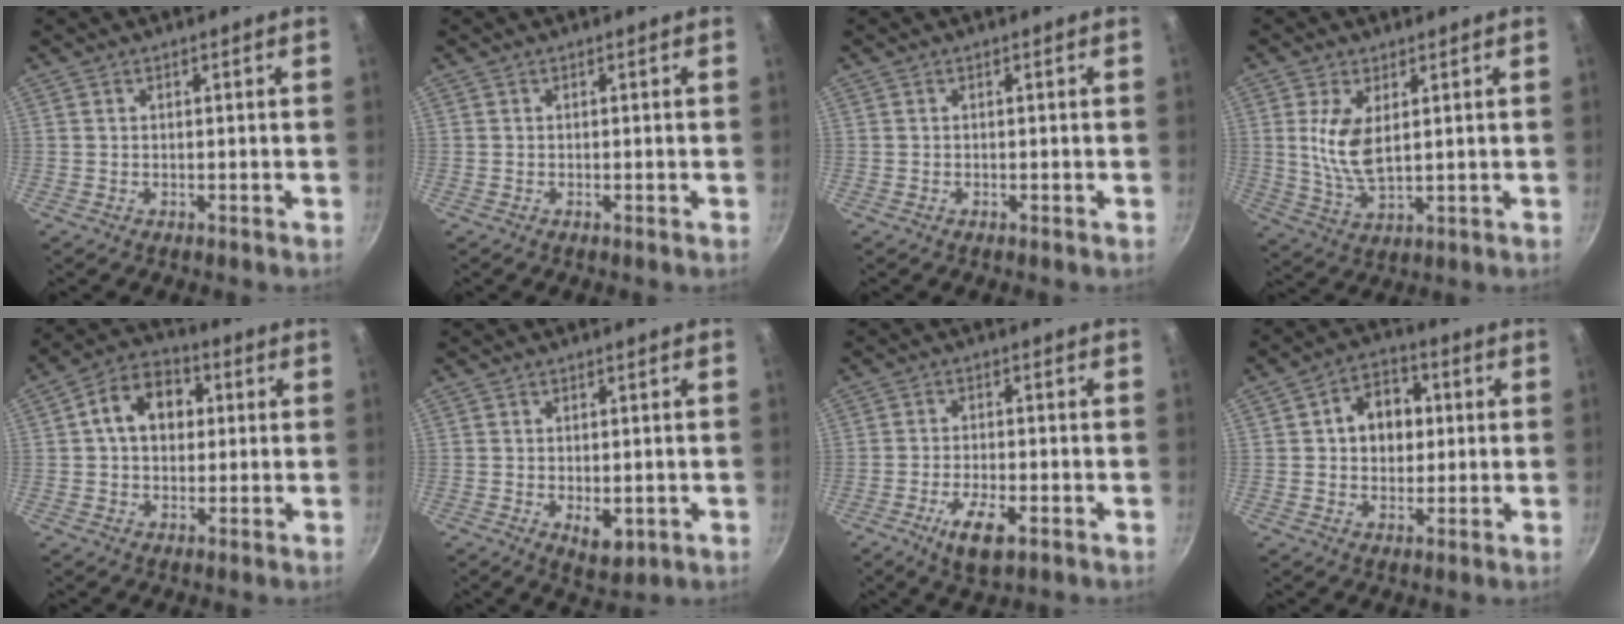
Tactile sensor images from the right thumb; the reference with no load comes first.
{"total": 0.0}
{"total": 0.0}
{"total": 8.3, "force": [1.9, 4.1, 7.0], "torque": [-0.137, -0.017, 0.043]}
{"total": 11.1, "force": [1.9, 8.1, 7.3], "torque": [-0.084, 0.021, 0.013]}
{"total": 5.4, "force": [-1.2, 3.0, 4.4], "torque": [-0.055, -0.010, -0.008]}
{"total": 7.3, "force": [-3.3, 2.6, 5.9], "torque": [-0.105, 0.006, -0.055]}
{"total": 9.7, "force": [1.4, 7.4, 6.0], "torque": [-0.053, 0.009, 0.012]}